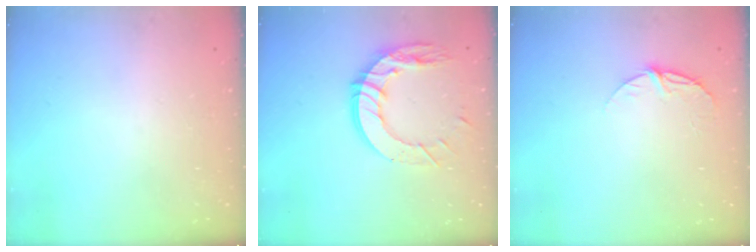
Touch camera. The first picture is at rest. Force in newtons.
{"total": 14.0, "press": 13.9, "slide": 1.5}
{"total": 6.6, "press": 6.5, "slide": 0.7}